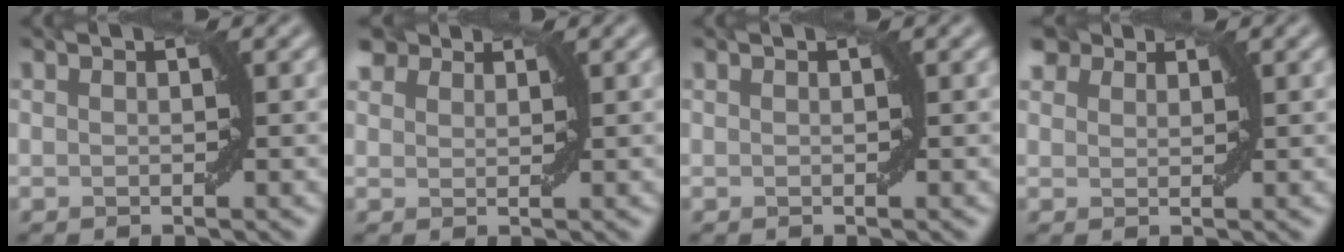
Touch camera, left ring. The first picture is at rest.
{"total": 2.5, "force": [2.1, 1.1, 0.7], "torque": [-0.015, 0.006, 0.037]}
{"total": 0.0}
{"total": 3.1, "force": [2.5, 1.5, 1.1], "torque": [-0.024, 0.004, 0.043]}